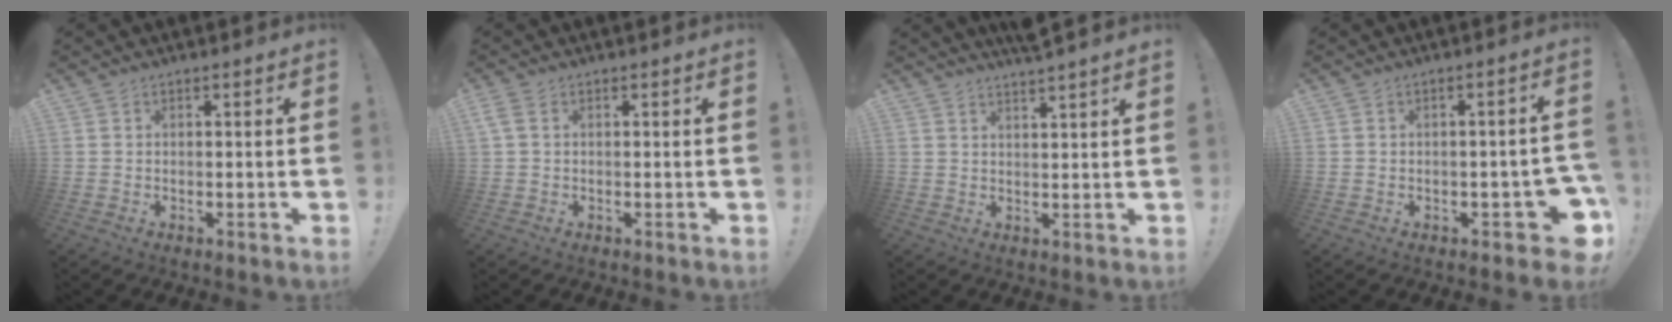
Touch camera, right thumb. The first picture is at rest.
{"total": 2.5, "force": [0.8, 1.4, 1.8], "torque": [-0.038, 0.005, 0.017]}
{"total": 3.9, "force": [3.5, -0.8, 1.6], "torque": [-0.024, -0.023, 0.059]}
{"total": 6.4, "force": [-2.7, 2.9, 5.1], "torque": [-0.064, 0.013, -0.037]}